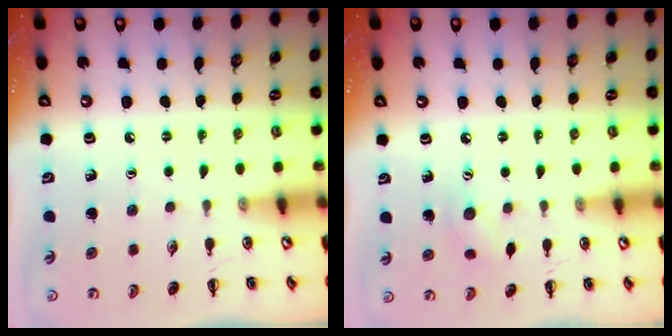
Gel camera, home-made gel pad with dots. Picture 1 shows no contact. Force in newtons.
{"total": 6.9, "press": 6.7, "slide": 1.3}